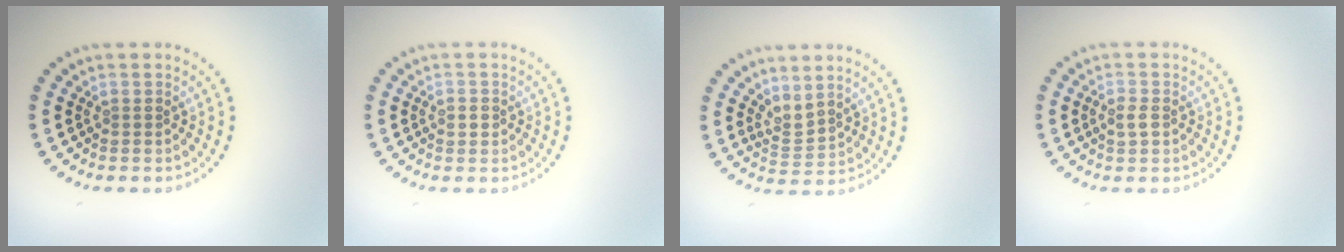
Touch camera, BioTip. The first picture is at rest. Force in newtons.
{"total": 1.2, "press": 1.1, "slide": 0.2}
{"total": 2.1, "press": 1.4, "slide": 1.6}
{"total": 1.3, "press": 1.3, "slide": 0.1}